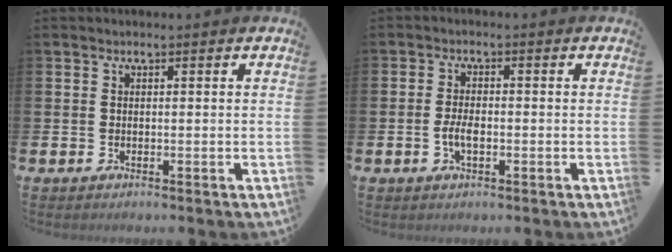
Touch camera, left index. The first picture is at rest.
{"total": 2.6, "force": [-0.6, 1.2, 2.2], "torque": [-0.038, 0.000, -0.012]}